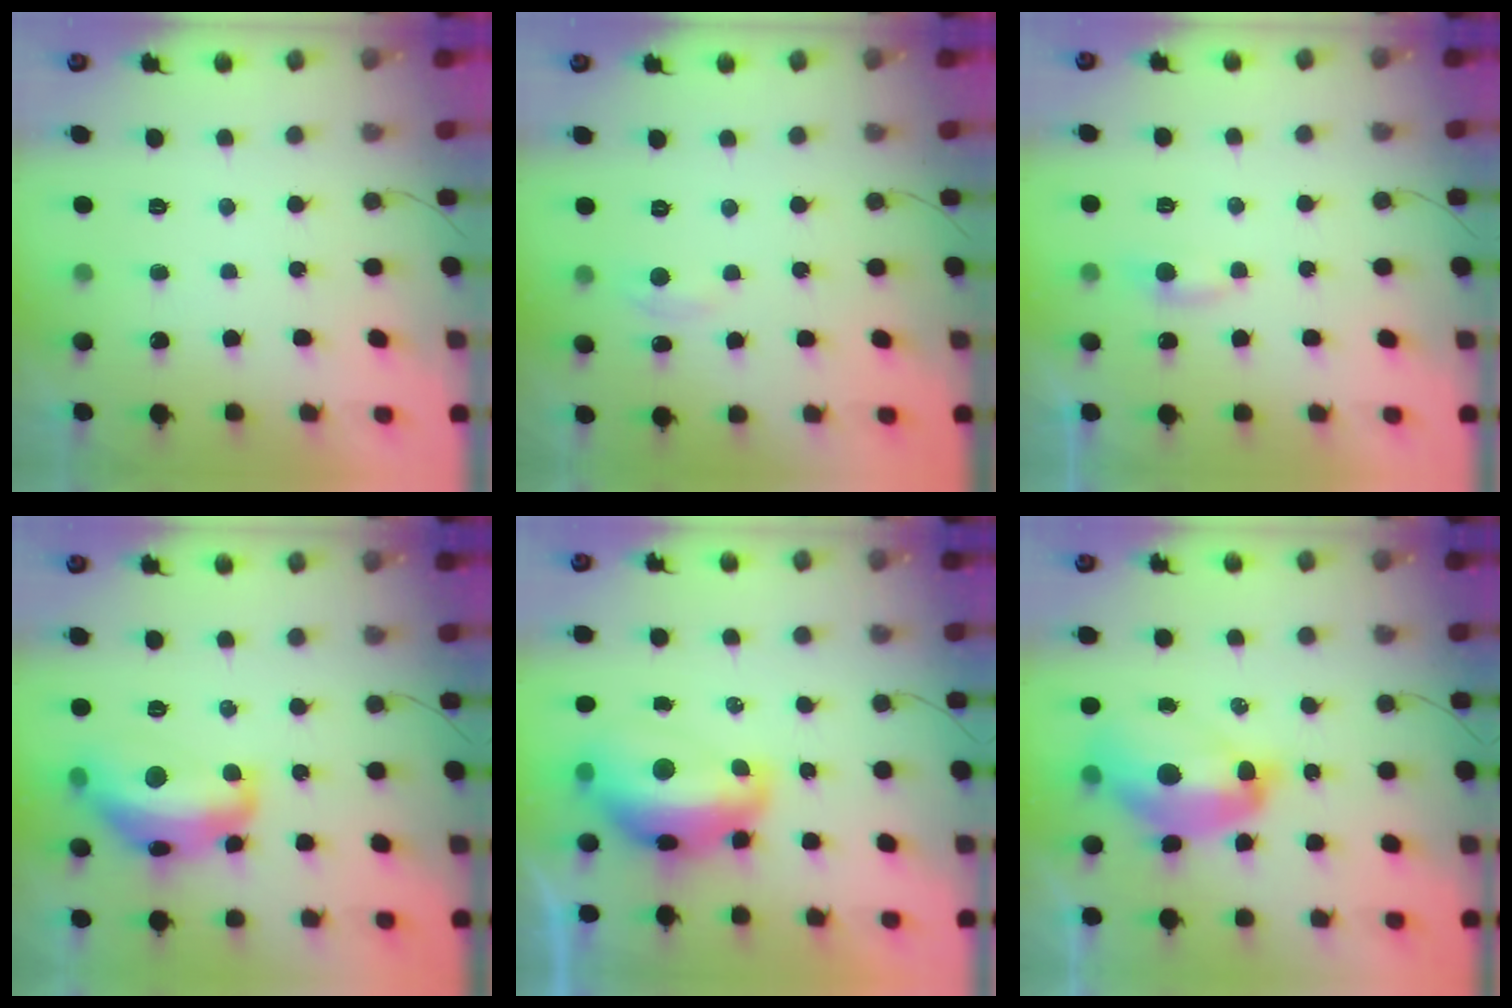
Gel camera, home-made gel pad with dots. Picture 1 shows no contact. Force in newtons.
{"total": 2.5, "press": 2.4, "slide": 0.3}
{"total": 3.7, "press": 3.6, "slide": 0.5}
{"total": 15.5, "press": 15.5, "slide": 0.8}
{"total": 14.6, "press": 14.5, "slide": 1.6}
{"total": 14.0, "press": 14.0, "slide": 1.2}